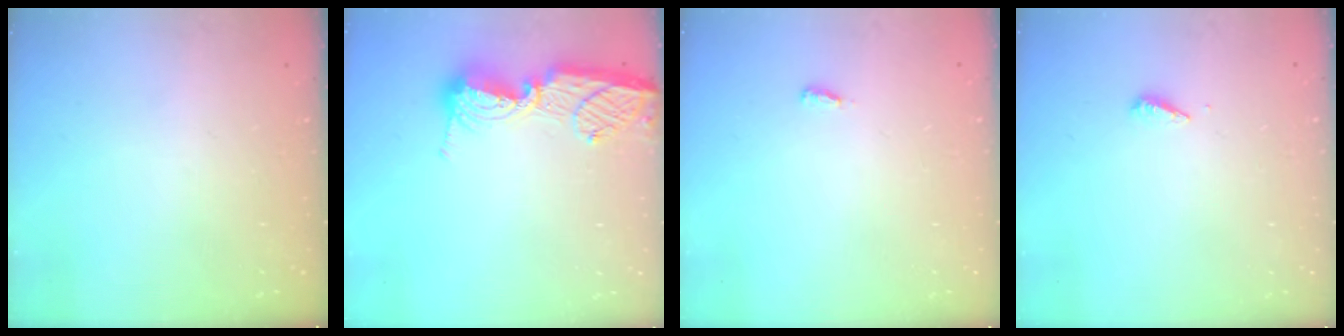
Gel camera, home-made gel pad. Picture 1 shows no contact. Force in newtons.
{"total": 12.7, "press": 12.6, "slide": 1.2}
{"total": 2.6, "press": 2.4, "slide": 1.0}
{"total": 2.8, "press": 2.8, "slide": 0.2}